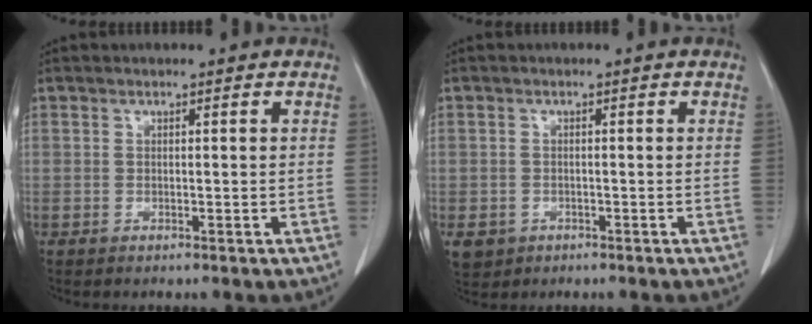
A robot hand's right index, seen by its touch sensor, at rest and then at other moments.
{"total": 4.4, "force": [-1.9, 3.8, 0.9], "torque": [-0.019, 0.002, -0.025]}